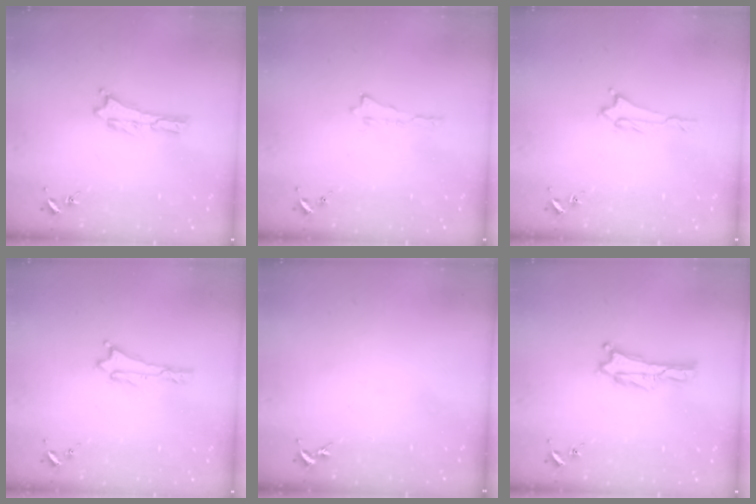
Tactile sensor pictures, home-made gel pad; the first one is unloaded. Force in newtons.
{"total": 0.0}
{"total": 1.3, "press": 1.3, "slide": 0.1}
{"total": 0.0}
{"total": 0.0}
{"total": 0.0}